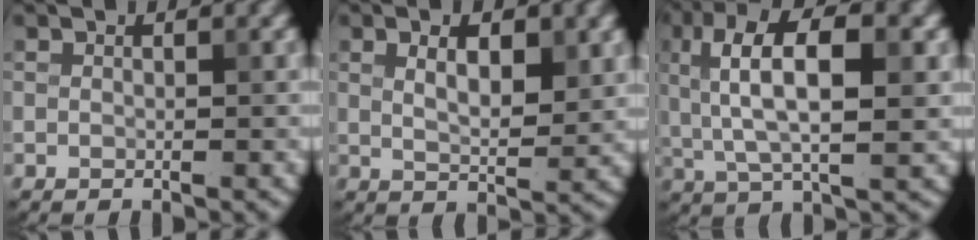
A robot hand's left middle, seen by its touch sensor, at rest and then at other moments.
{"total": 4.0, "force": [1.7, 1.6, 3.3], "torque": [-0.058, 0.000, 0.031]}
{"total": 8.2, "force": [1.7, 3.1, 7.4], "torque": [-0.139, 0.013, 0.023]}